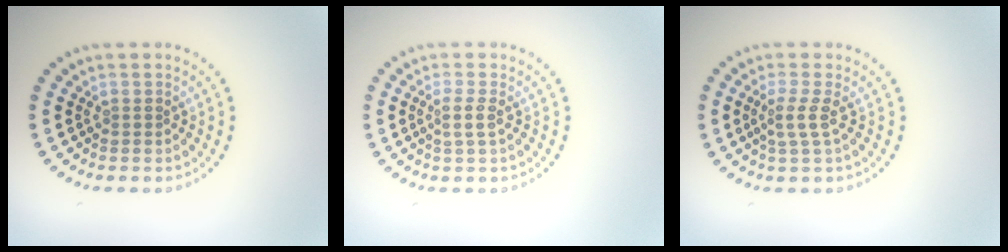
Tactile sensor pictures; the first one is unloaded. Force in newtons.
{"total": 1.5, "press": 1.1, "slide": 1.0}
{"total": 2.1, "press": 1.5, "slide": 1.4}